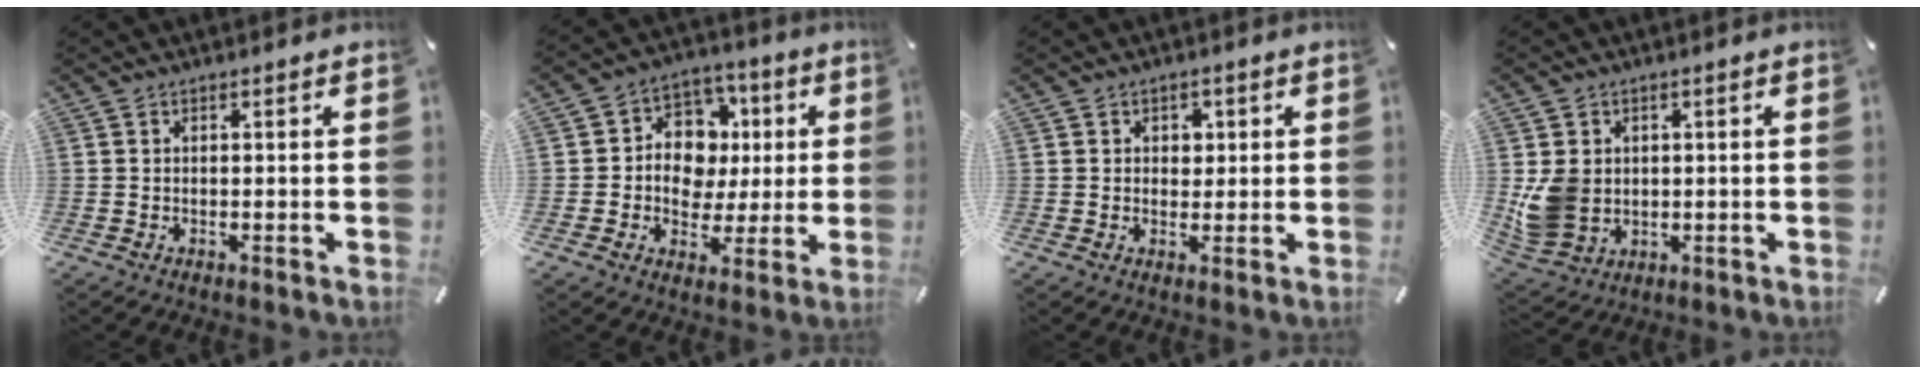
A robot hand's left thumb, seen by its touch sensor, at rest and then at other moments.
{"total": 10.9, "force": [0.0, 10.0, 4.4], "torque": [-0.063, 0.006, 0.006]}
{"total": 2.2, "force": [0.5, 2.0, 0.8], "torque": [-0.004, -0.002, 0.003]}
{"total": 8.3, "force": [0.4, 7.5, 3.7], "torque": [-0.092, 0.003, 0.008]}